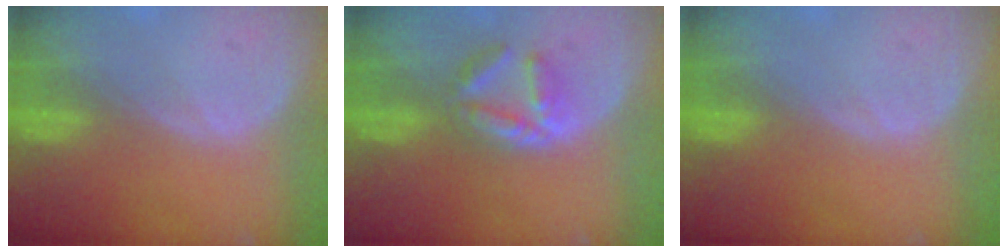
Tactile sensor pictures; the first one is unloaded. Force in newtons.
{"total": 5.0, "press": 5.0, "slide": 0.8}
{"total": 0.0}